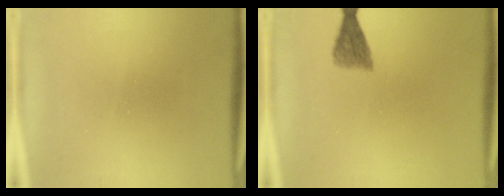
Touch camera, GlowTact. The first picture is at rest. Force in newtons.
{"total": 2.9}